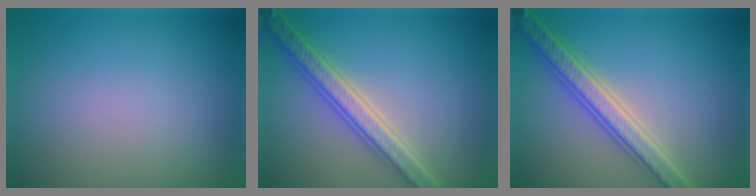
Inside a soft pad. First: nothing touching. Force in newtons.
{"total": 5.4, "press": 5.3, "slide": 1.1}
{"total": 5.5, "press": 5.4, "slide": 1.1}